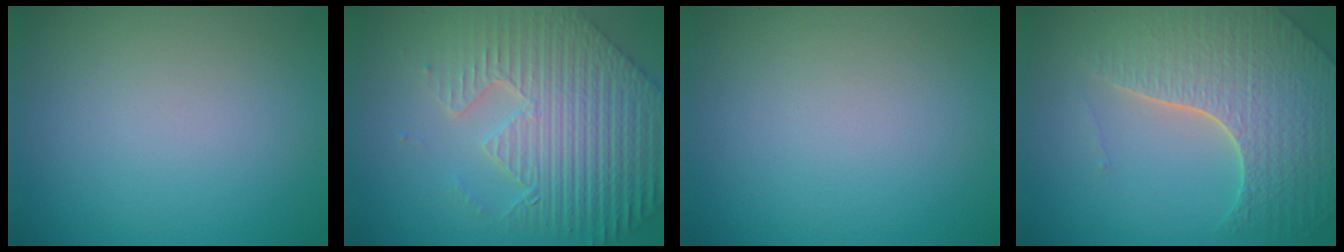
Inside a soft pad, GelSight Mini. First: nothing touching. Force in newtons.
{"total": 9.3, "press": 6.4, "slide": 6.7}
{"total": 0.0}
{"total": 8.0, "press": 5.7, "slide": 5.6}